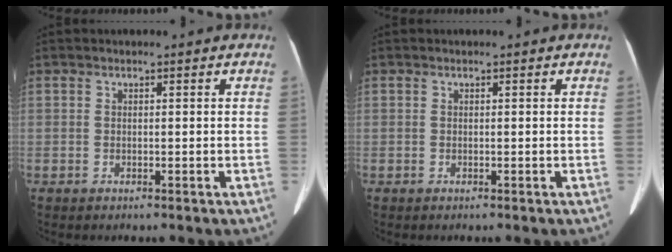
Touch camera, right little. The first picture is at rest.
{"total": 0.0}